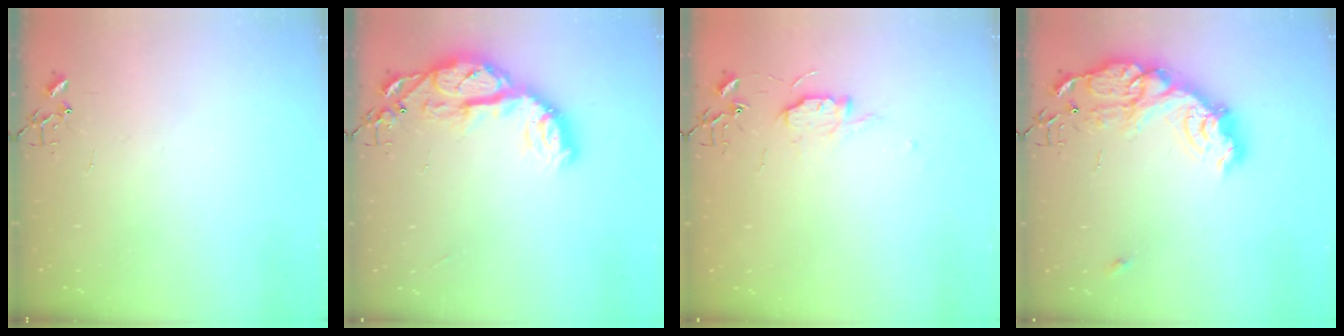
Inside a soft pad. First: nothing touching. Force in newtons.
{"total": 14.9, "press": 14.8, "slide": 1.5}
{"total": 7.3, "press": 7.3, "slide": 0.7}
{"total": 18.7, "press": 18.7, "slide": 1.3}